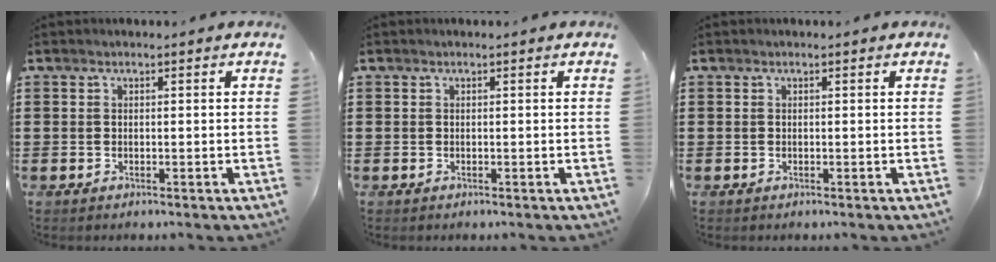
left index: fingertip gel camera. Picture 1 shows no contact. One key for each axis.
{"total": 0.0}
{"total": 0.0}